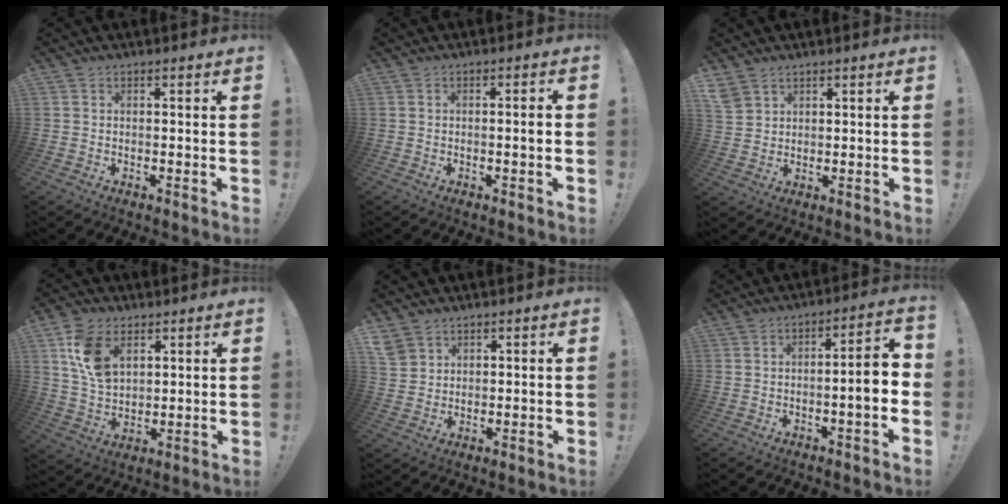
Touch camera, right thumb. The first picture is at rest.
{"total": 2.4, "force": [-0.3, -0.2, 2.3], "torque": [-0.040, 0.002, -0.007]}
{"total": 4.6, "force": [3.5, 2.8, 1.3], "torque": [-0.018, -0.017, 0.067]}
{"total": 12.0, "force": [5.6, 7.6, 7.4], "torque": [-0.135, -0.010, 0.108]}
{"total": 4.7, "force": [3.4, 3.1, 1.0], "torque": [-0.013, -0.014, 0.065]}
{"total": 7.8, "force": [-1.7, 0.8, 7.6], "torque": [-0.103, -0.002, -0.036]}